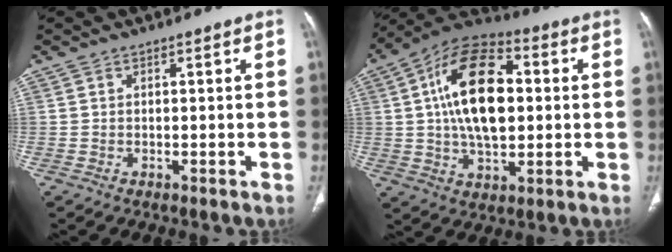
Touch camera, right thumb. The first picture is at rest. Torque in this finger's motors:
{"motor_torque": [2.15, 2.86, 1.72, -0.85, 0.33]}